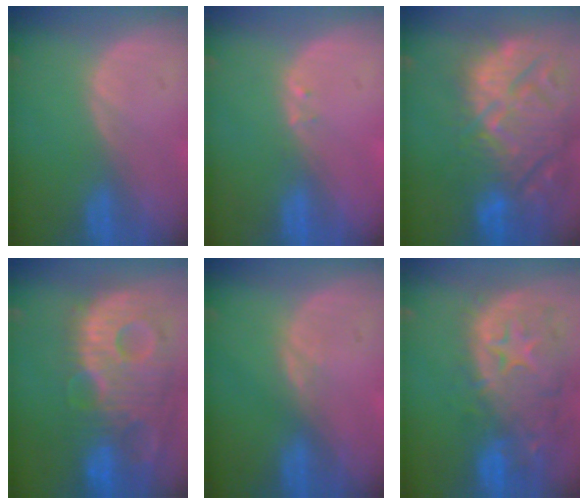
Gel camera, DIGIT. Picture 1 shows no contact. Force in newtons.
{"total": 0.6, "press": 0.6, "slide": 0.2}
{"total": 15.3, "press": 13.1, "slide": 8.0}
{"total": 13.8, "press": 12.0, "slide": 6.9}
{"total": 0.9, "press": 0.9, "slide": 0.4}
{"total": 13.9, "press": 11.1, "slide": 8.3}